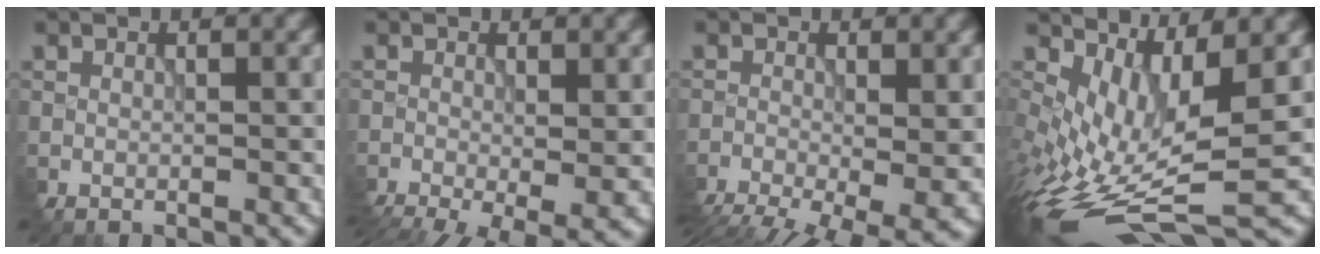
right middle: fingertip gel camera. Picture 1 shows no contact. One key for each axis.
{"total": 7.5, "fx": -3.4, "fy": 3.0, "fz": 6.0, "tx": -0.091, "ty": -0.022, "tz": -0.029}
{"total": 9.7, "fx": -5.4, "fy": 4.4, "fz": 6.9, "tx": -0.106, "ty": -0.022, "tz": -0.049}
{"total": 7.9, "fx": -1.6, "fy": 3.3, "fz": 6.9, "tx": -0.149, "ty": -0.032, "tz": -0.011}